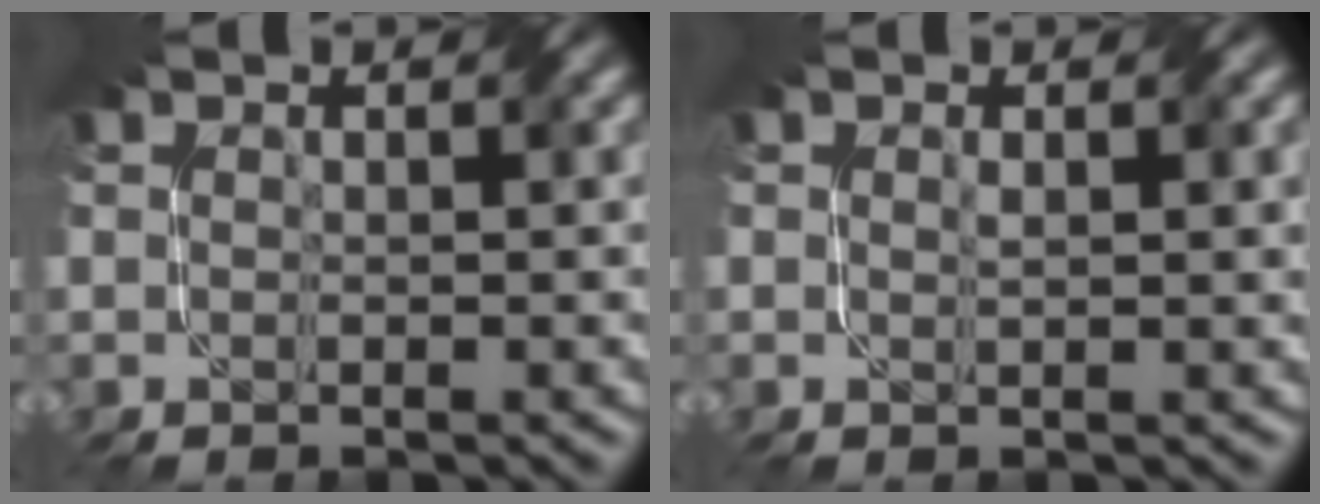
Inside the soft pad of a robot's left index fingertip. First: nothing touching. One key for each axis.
{"total": 1.5, "fx": 0.4, "fy": 0.5, "fz": 1.4, "tx": -0.021, "ty": -0.002, "tz": 0.010}